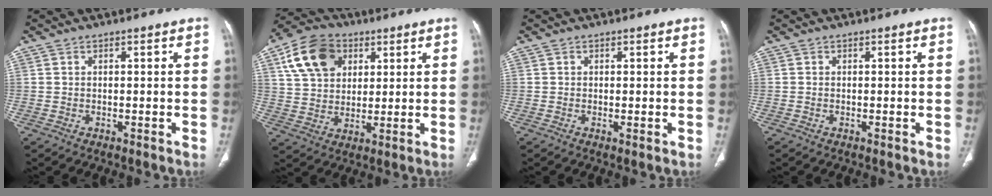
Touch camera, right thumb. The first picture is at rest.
{"total": 13.6, "force": [5.4, 9.9, 7.6], "torque": [-0.121, -0.003, 0.097]}
{"total": 0.6, "force": [-0.1, 0.1, 0.6], "torque": [-0.015, -0.004, -0.001]}
{"total": 0.0}